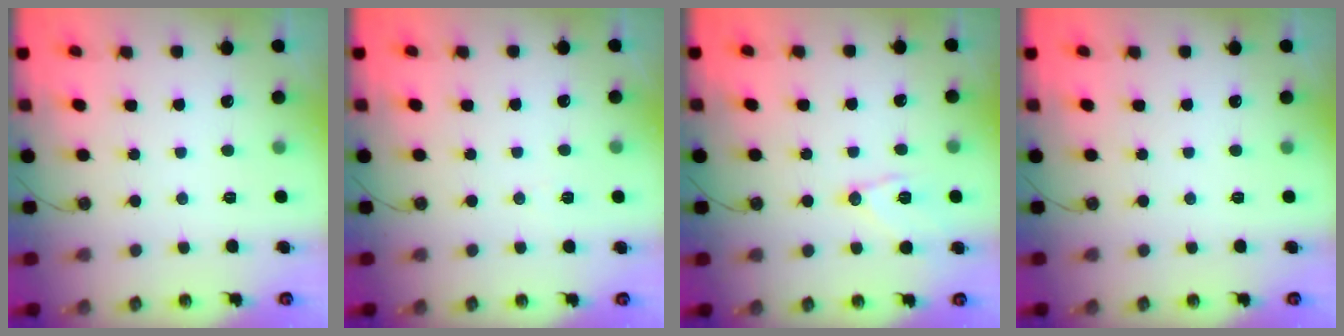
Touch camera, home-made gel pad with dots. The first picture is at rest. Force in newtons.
{"total": 2.6, "press": 1.7, "slide": 1.9}
{"total": 10.0, "press": 10.0, "slide": 0.8}
{"total": 0.0}